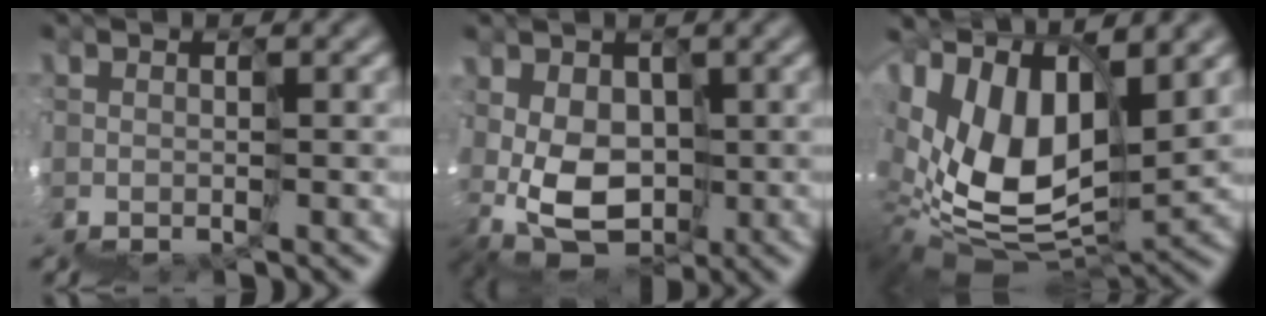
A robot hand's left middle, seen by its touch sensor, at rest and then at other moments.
{"total": 3.0, "force": [0.7, 2.5, 1.6], "torque": [-0.025, 0.020, 0.011]}
{"total": 9.0, "force": [5.0, 3.8, 6.4], "torque": [-0.127, 0.033, 0.081]}